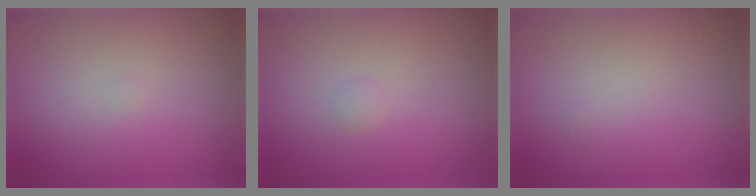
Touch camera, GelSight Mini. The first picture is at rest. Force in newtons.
{"total": 0.5, "press": 0.5, "slide": 0.0}
{"total": 0.0}